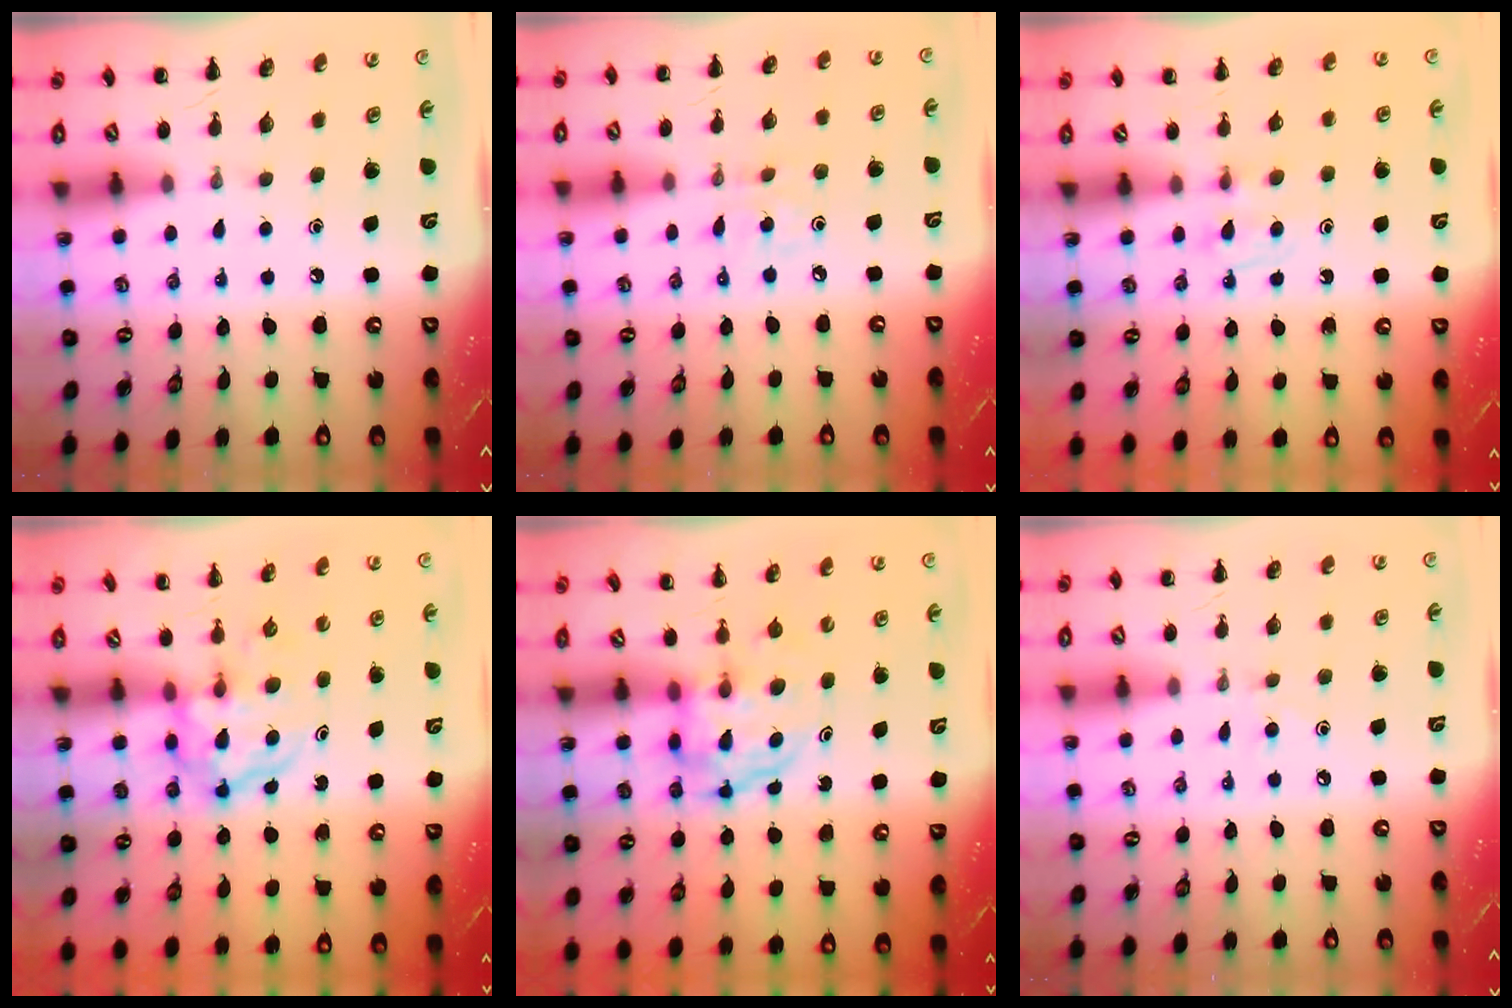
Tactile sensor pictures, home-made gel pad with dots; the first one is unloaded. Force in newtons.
{"total": 3.4, "press": 3.2, "slide": 1.1}
{"total": 3.3, "press": 2.9, "slide": 1.6}
{"total": 3.8, "press": 3.7, "slide": 0.4}
{"total": 3.9, "press": 3.9, "slide": 0.3}
{"total": 2.4, "press": 2.3, "slide": 0.8}